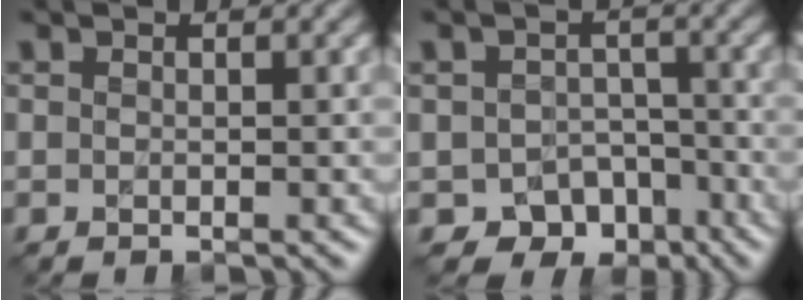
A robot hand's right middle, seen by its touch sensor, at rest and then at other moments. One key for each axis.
{"total": 5.5, "fx": -3.5, "fy": 3.9, "fz": 1.7, "tx": -0.008, "ty": -0.009, "tz": -0.042}